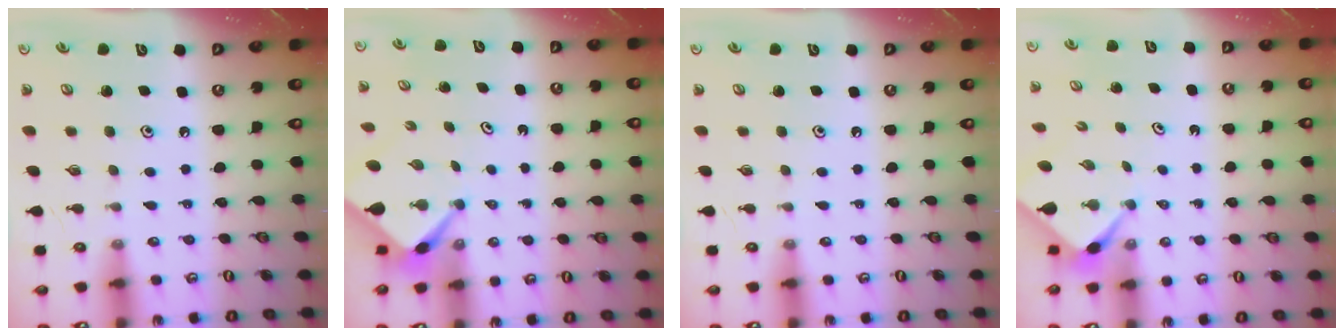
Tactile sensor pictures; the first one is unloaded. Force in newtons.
{"total": 2.5, "press": 2.5, "slide": 0.3}
{"total": 0.0}
{"total": 2.3, "press": 2.3, "slide": 0.1}